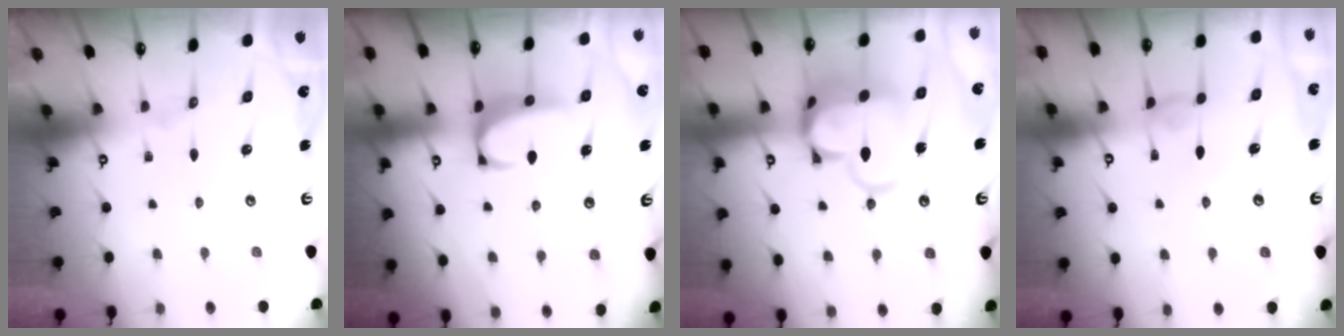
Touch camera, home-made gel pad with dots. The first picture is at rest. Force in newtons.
{"total": 2.5, "press": 2.4, "slide": 0.8}
{"total": 8.9, "press": 8.7, "slide": 1.6}
{"total": 1.5, "press": 1.4, "slide": 0.4}